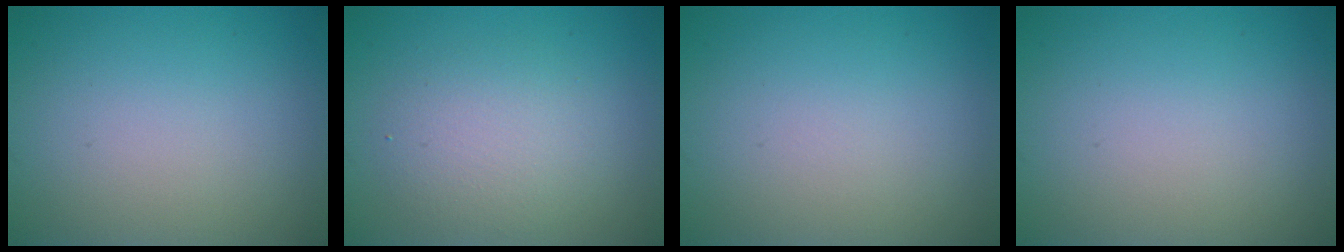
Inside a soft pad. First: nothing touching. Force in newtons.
{"total": 2.0, "press": 2.0, "slide": 0.2}
{"total": 0.0}
{"total": 0.0}